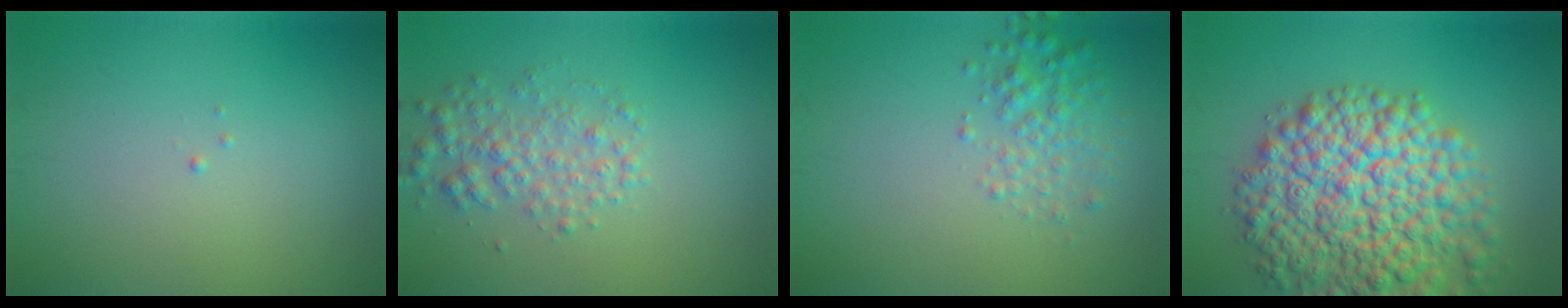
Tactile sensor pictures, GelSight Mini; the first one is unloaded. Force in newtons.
{"total": 2.9, "press": 2.9, "slide": 0.1}
{"total": 2.4, "press": 2.4, "slide": 0.1}
{"total": 11.8, "press": 11.7, "slide": 0.6}